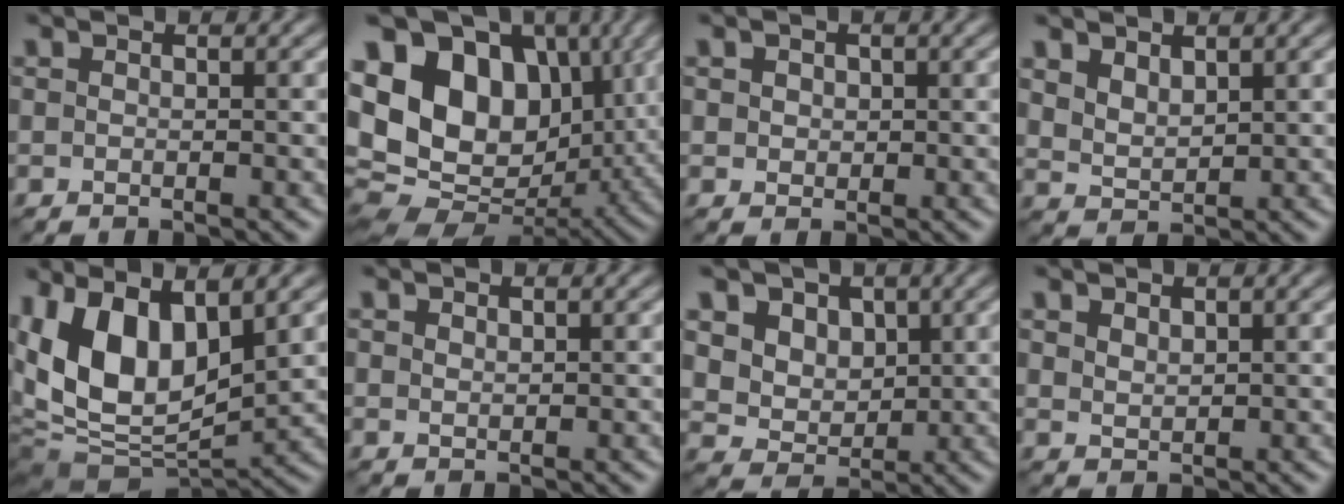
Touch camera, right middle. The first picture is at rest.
{"total": 15.1, "force": [3.6, 10.6, 10.1], "torque": [-0.204, 0.019, 0.059]}
{"total": 1.3, "force": [0.5, 1.1, 0.5], "torque": [-0.004, 0.006, 0.004]}
{"total": 2.5, "force": [1.6, 1.4, 1.3], "torque": [-0.029, -0.006, 0.038]}
{"total": 11.9, "force": [2.1, 6.4, 9.9], "torque": [-0.200, -0.013, 0.039]}
{"total": 0.8, "force": [0.6, 0.5, 0.2], "torque": [-0.004, -0.001, 0.012]}
{"total": 7.1, "force": [3.3, 5.6, 2.8], "torque": [-0.069, 0.001, 0.056]}
{"total": 1.4, "force": [1.1, 0.7, 0.5], "torque": [-0.012, -0.003, 0.025]}